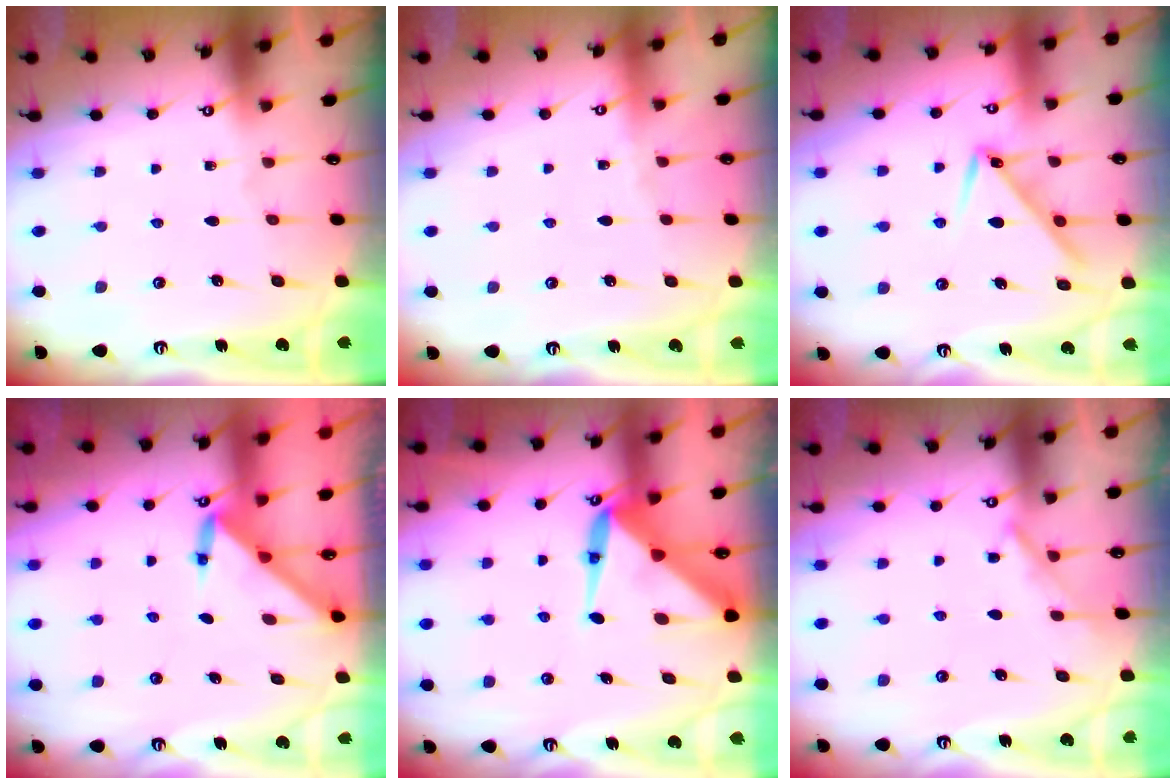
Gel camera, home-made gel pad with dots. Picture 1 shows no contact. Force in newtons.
{"total": 0.7, "press": 0.6, "slide": 0.3}
{"total": 9.9, "press": 9.9, "slide": 0.5}
{"total": 3.3, "press": 3.3, "slide": 0.3}
{"total": 8.4, "press": 8.4, "slide": 0.7}
{"total": 4.2, "press": 4.2, "slide": 0.6}